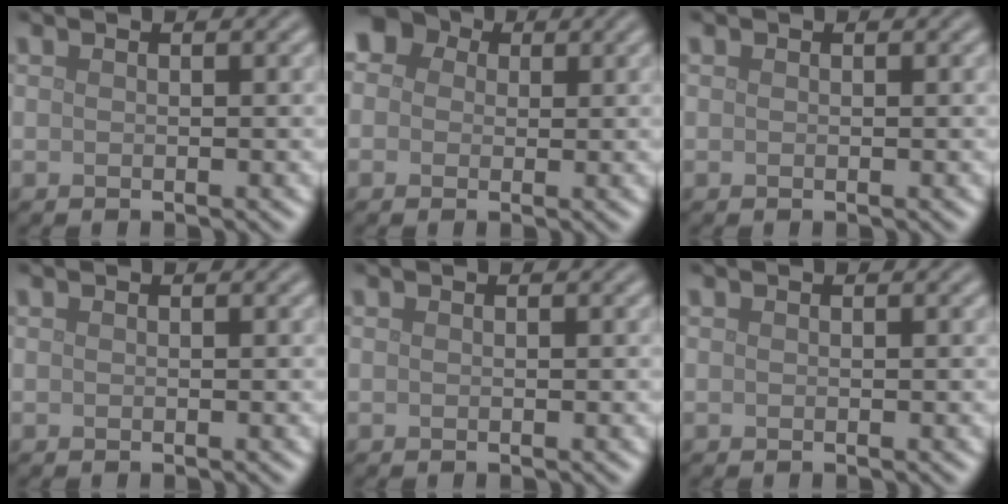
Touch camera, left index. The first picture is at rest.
{"total": 5.8, "force": [2.0, 4.8, 2.6], "torque": [-0.042, 0.029, -0.005]}
{"total": 0.0}
{"total": 0.0}
{"total": 0.0}
{"total": 0.0}